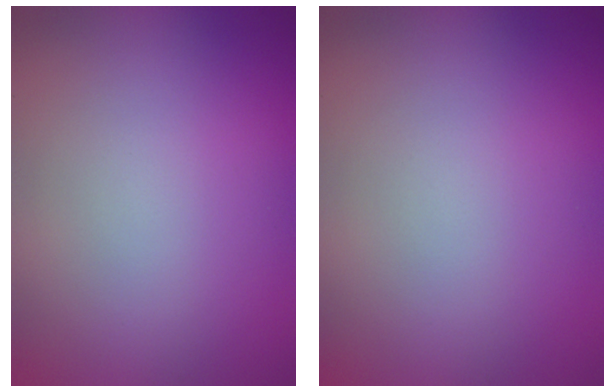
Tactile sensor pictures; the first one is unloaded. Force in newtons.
{"total": 0.0}